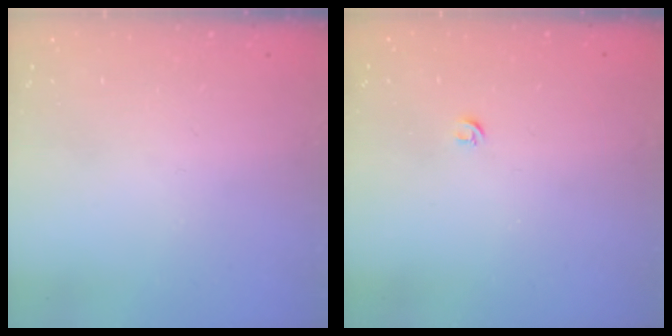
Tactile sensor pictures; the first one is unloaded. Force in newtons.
{"total": 3.4, "press": 3.3, "slide": 0.6}